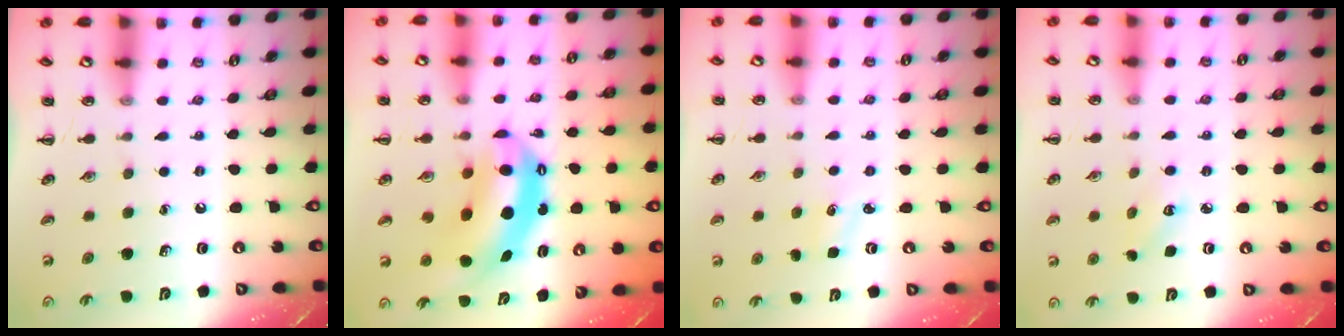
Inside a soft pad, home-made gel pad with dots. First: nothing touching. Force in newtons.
{"total": 8.0, "press": 7.7, "slide": 1.9}
{"total": 2.0, "press": 1.9, "slide": 0.6}
{"total": 2.1, "press": 2.0, "slide": 0.6}